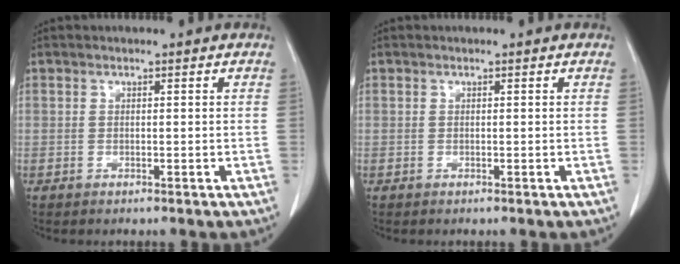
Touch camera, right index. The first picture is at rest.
{"total": 0.0}